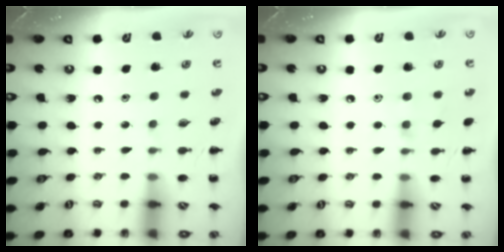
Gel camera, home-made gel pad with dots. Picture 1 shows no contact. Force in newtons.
{"total": 4.9, "press": 4.6, "slide": 1.7}